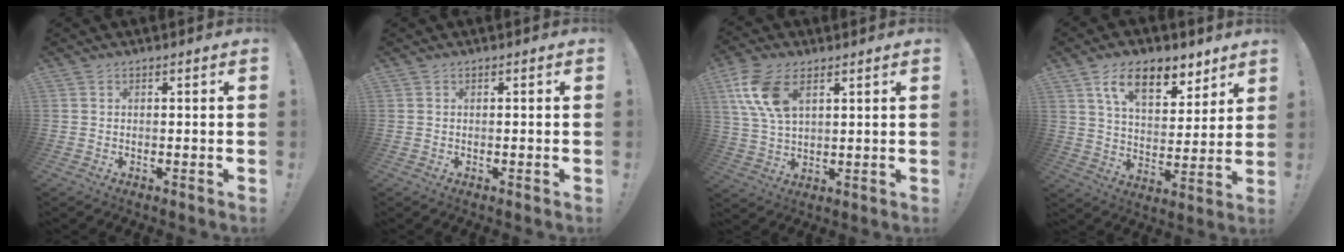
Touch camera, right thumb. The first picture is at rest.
{"total": 0.0}
{"total": 12.1, "force": [5.4, 6.7, 8.6], "torque": [-0.171, -0.013, 0.101]}
{"total": 14.6, "force": [8.9, 7.5, 8.8], "torque": [-0.134, -0.040, 0.157]}